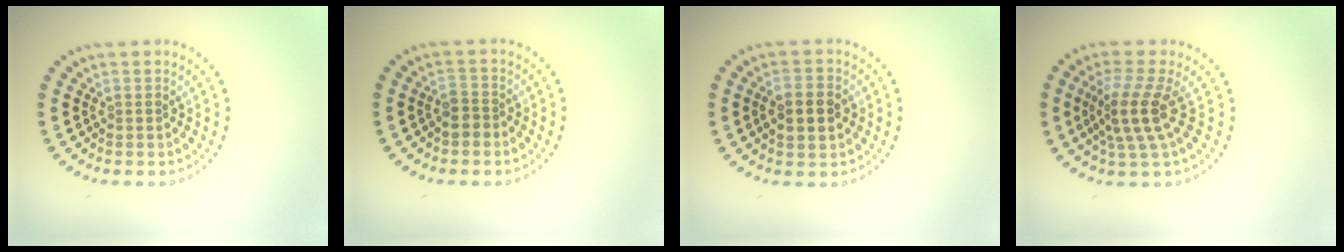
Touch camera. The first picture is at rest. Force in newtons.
{"total": 1.8, "press": 1.6, "slide": 0.8}
{"total": 4.1, "press": 4.1, "slide": 0.2}
{"total": 3.8, "press": 2.9, "slide": 2.4}